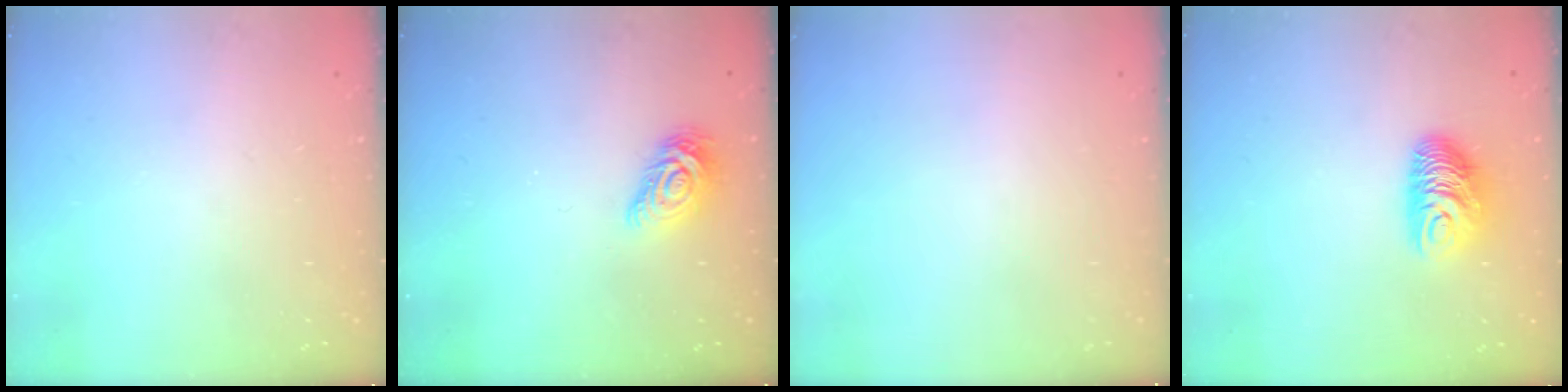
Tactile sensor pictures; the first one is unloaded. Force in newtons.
{"total": 9.0, "press": 9.0, "slide": 0.5}
{"total": 0.0}
{"total": 9.5, "press": 9.4, "slide": 0.8}